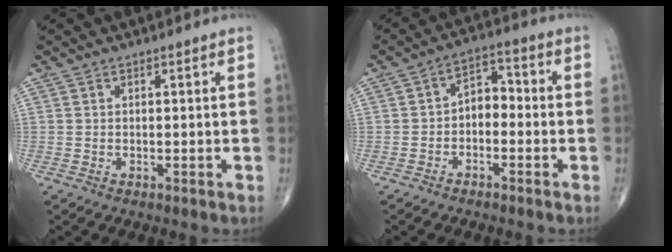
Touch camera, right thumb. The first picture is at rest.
{"total": 5.5, "force": [-1.4, 3.6, 3.9], "torque": [-0.042, 0.035, -0.037]}